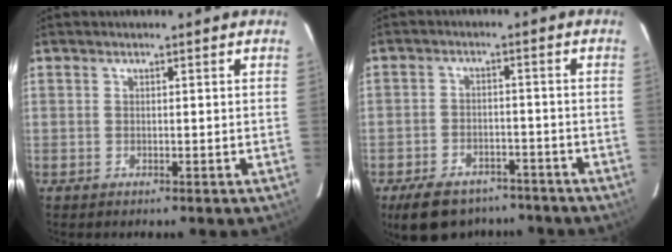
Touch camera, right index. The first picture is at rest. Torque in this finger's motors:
{"motor_torque": [0.83, -0.73, 0.36, 0.05]}